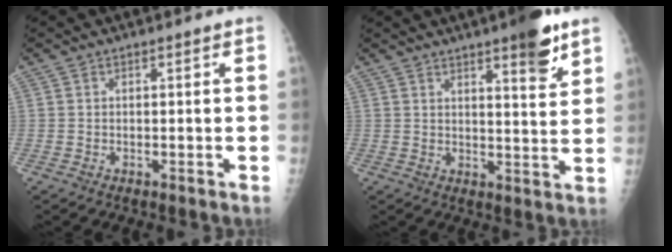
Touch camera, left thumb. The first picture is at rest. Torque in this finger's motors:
{"motor_torque": [2.12, 0.46, 0.62, -0.67, 0.25]}